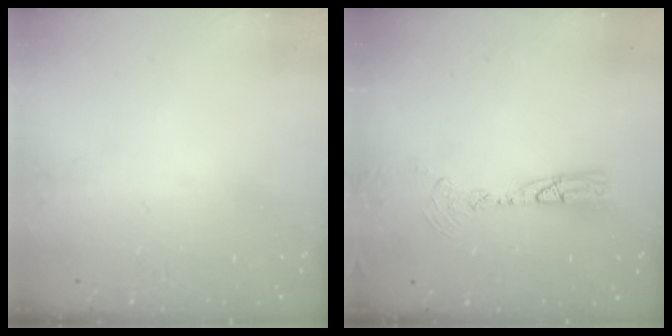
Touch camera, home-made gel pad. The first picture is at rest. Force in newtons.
{"total": 9.2, "press": 9.0, "slide": 2.2}